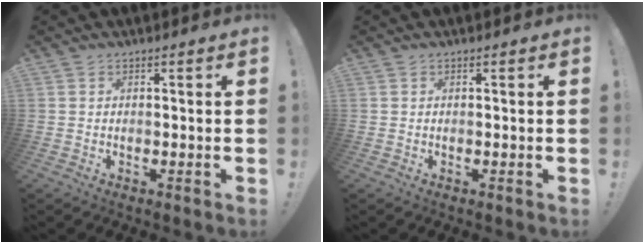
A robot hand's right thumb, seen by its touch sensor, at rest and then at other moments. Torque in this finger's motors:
{"motor_torque": [0.00, 0.00, 0.00, -0.02, 0.00]}